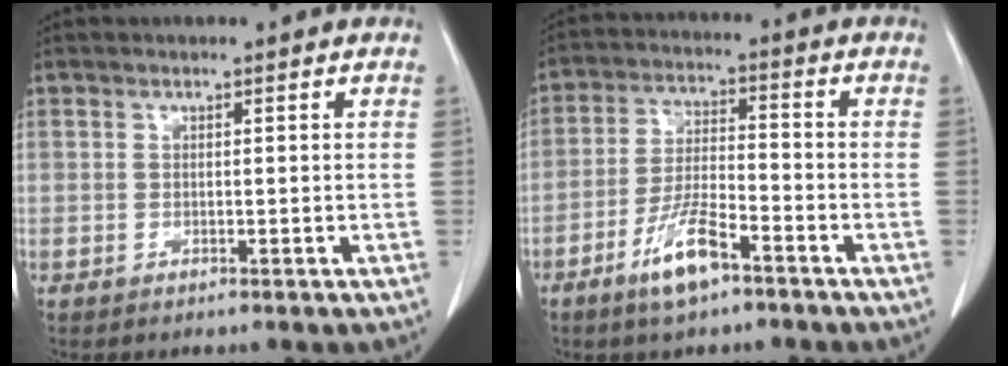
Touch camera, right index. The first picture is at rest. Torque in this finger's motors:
{"motor_torque": [0.86, -0.52, 0.41, 0.12]}